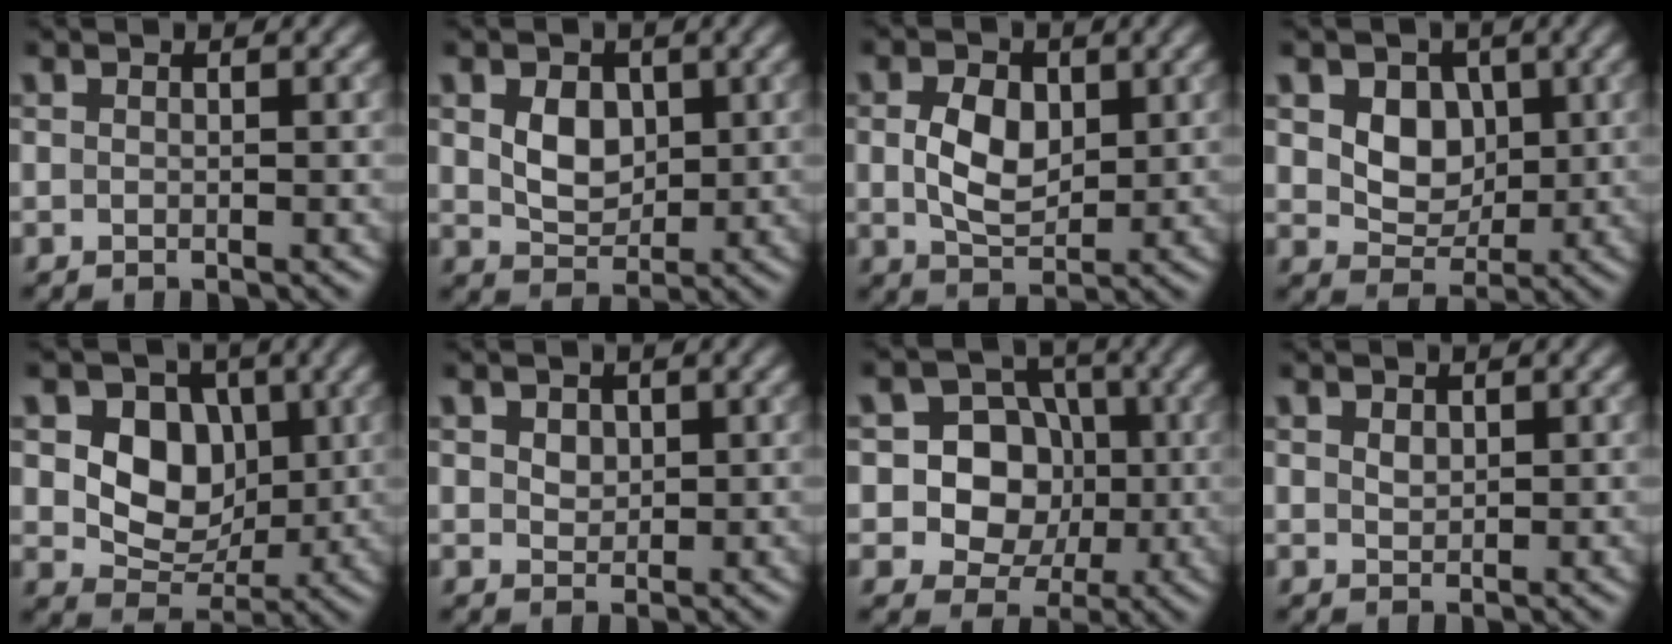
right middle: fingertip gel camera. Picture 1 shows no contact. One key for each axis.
{"total": 3.4, "fx": 0.8, "fy": 2.5, "fz": 2.2, "tx": -0.045, "ty": -0.002, "tz": 0.015}
{"total": 4.4, "fx": 0.6, "fy": 2.9, "fz": 3.2, "tx": -0.067, "ty": -0.001, "tz": 0.011}
{"total": 4.4, "fx": 1.0, "fy": 3.4, "fz": 2.6, "tx": -0.052, "ty": -0.014, "tz": 0.015}
{"total": 6.2, "fx": 1.1, "fy": 4.8, "fz": 3.8, "tx": -0.065, "ty": -0.003, "tz": 0.014}
{"total": 1.6, "fx": 0.7, "fy": 1.2, "fz": 0.8, "tx": -0.014, "ty": 0.006, "tz": 0.007}
{"total": 8.5, "fx": 0.1, "fy": 7.8, "fz": 3.4, "tx": -0.053, "ty": 0.028, "tz": -0.022}
{"total": 0.9, "fx": 0.5, "fy": 0.6, "fz": 0.5, "tx": -0.011, "ty": 0.000, "tz": 0.013}